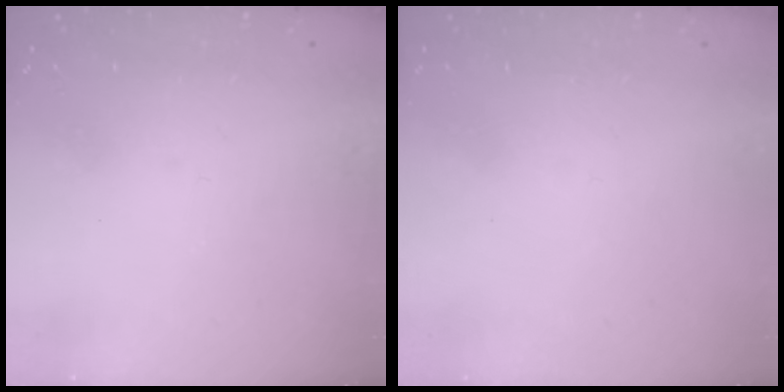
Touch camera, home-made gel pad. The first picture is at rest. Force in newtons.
{"total": 1.7, "press": 1.7, "slide": 0.1}